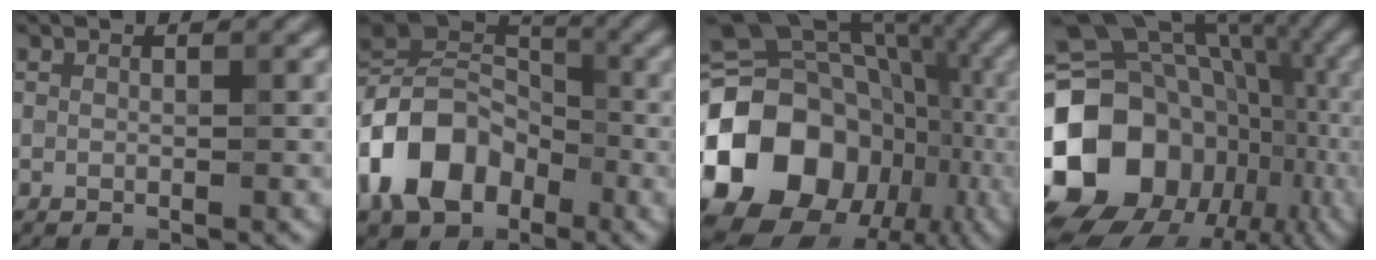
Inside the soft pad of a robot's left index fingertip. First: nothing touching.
{"total": 10.8, "force": [-3.9, 7.4, 6.9], "torque": [-0.140, 0.013, -0.088]}
{"total": 18.6, "force": [-4.1, 15.3, 9.7], "torque": [-0.206, -0.011, -0.072]}
{"total": 17.8, "force": [-3.7, 14.8, 9.3], "torque": [-0.200, 0.008, -0.062]}